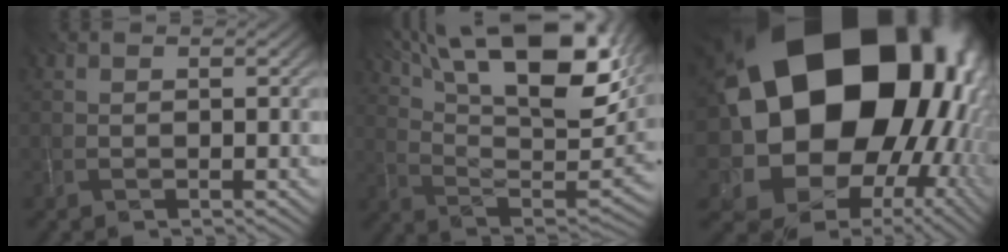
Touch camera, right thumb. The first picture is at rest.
{"total": 20.7, "force": [11.8, 7.6, 15.2], "torque": [-0.274, 0.036, 0.184]}
{"total": 23.6, "force": [3.8, 18.7, 14.0], "torque": [-0.303, -0.046, 0.096]}